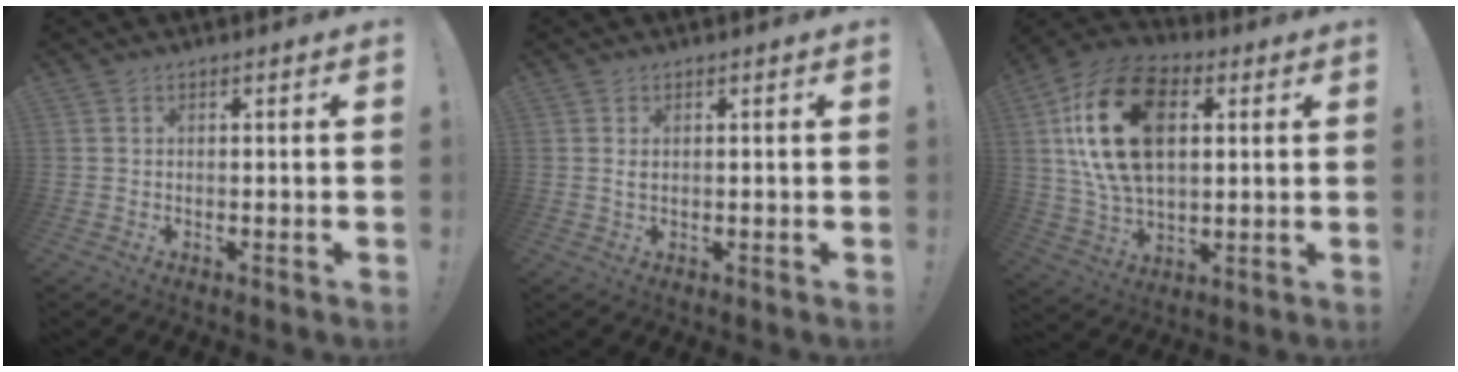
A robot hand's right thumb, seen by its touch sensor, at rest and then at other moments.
{"total": 1.2, "force": [0.6, 0.8, 0.8], "torque": [-0.009, 0.000, 0.008]}
{"total": 23.3, "force": [6.1, 14.4, 17.2], "torque": [-0.322, -0.005, 0.107]}